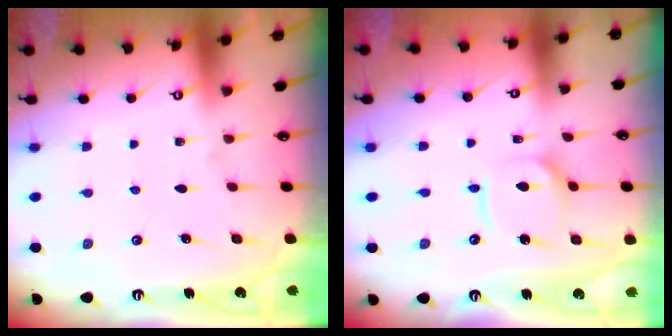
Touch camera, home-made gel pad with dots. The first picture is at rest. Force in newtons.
{"total": 8.9, "press": 8.9, "slide": 0.9}